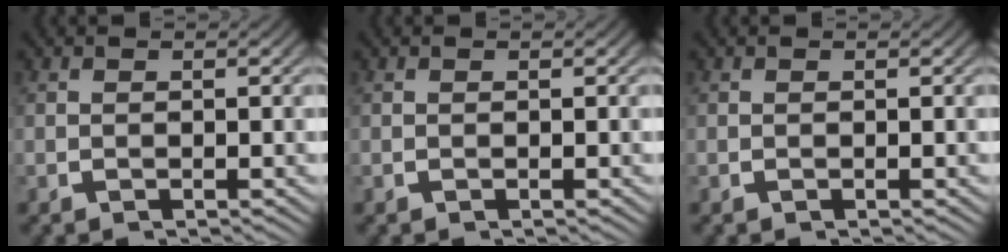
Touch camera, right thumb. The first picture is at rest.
{"total": 0.0}
{"total": 0.0}